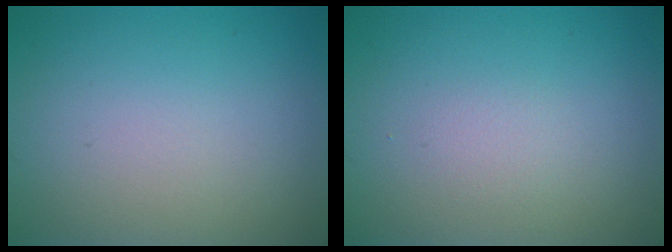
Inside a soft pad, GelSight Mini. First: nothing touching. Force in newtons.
{"total": 0.9, "press": 0.9, "slide": 0.1}